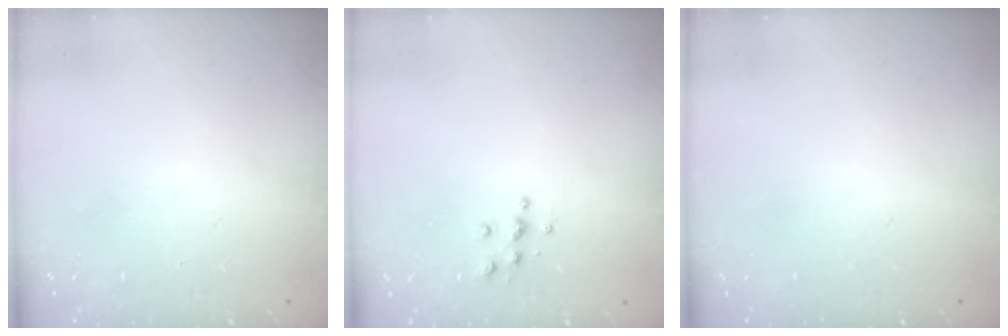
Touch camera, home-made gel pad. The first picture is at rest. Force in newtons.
{"total": 4.9, "press": 4.9, "slide": 0.5}
{"total": 0.0}